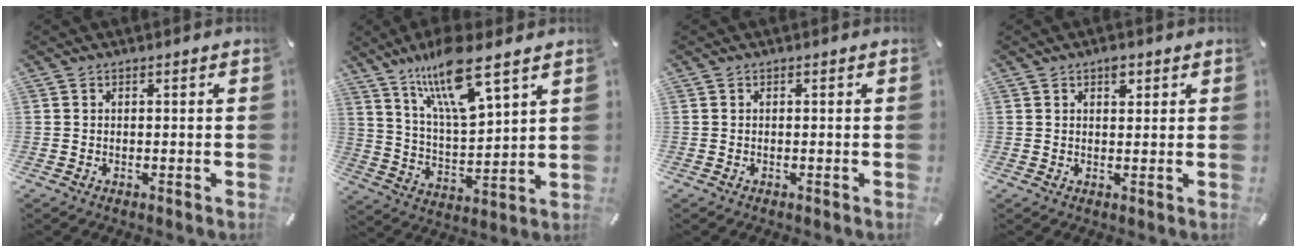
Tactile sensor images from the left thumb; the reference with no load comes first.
{"total": 15.1, "force": [10.7, 3.7, 10.1], "torque": [-0.204, -0.050, 0.180]}
{"total": 0.0}
{"total": 2.7, "force": [1.5, 1.6, 1.6], "torque": [-0.011, -0.006, 0.021]}